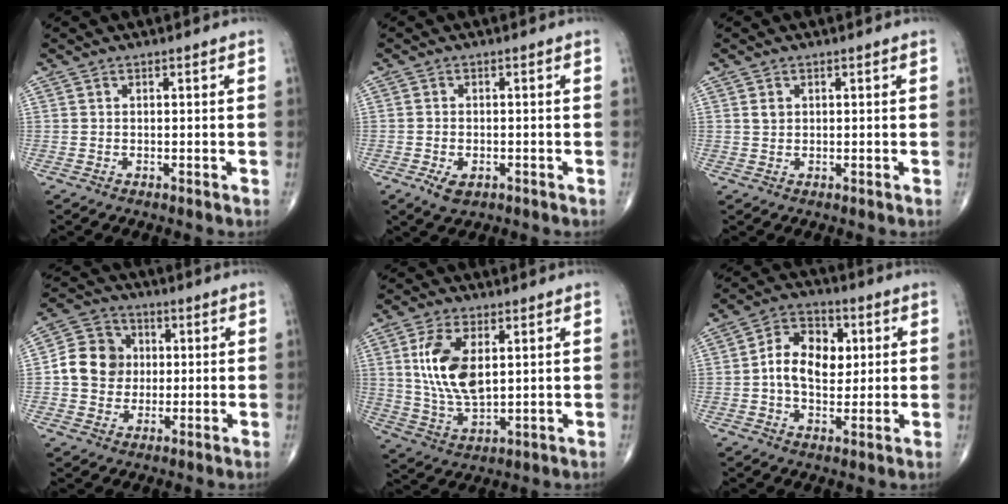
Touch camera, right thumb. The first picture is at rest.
{"total": 3.5, "force": [-1.5, 2.0, 2.4], "torque": [-0.041, 0.001, -0.021]}
{"total": 1.4, "force": [0.5, 1.1, 0.7], "torque": [-0.009, -0.001, 0.010]}
{"total": 10.3, "force": [0.3, 9.2, 4.6], "torque": [-0.058, 0.016, -0.003]}
{"total": 12.3, "force": [2.9, 6.3, 10.1], "torque": [-0.193, -0.017, 0.062]}
{"total": 11.3, "force": [1.0, 7.8, 8.1], "torque": [-0.109, 0.013, 0.010]}